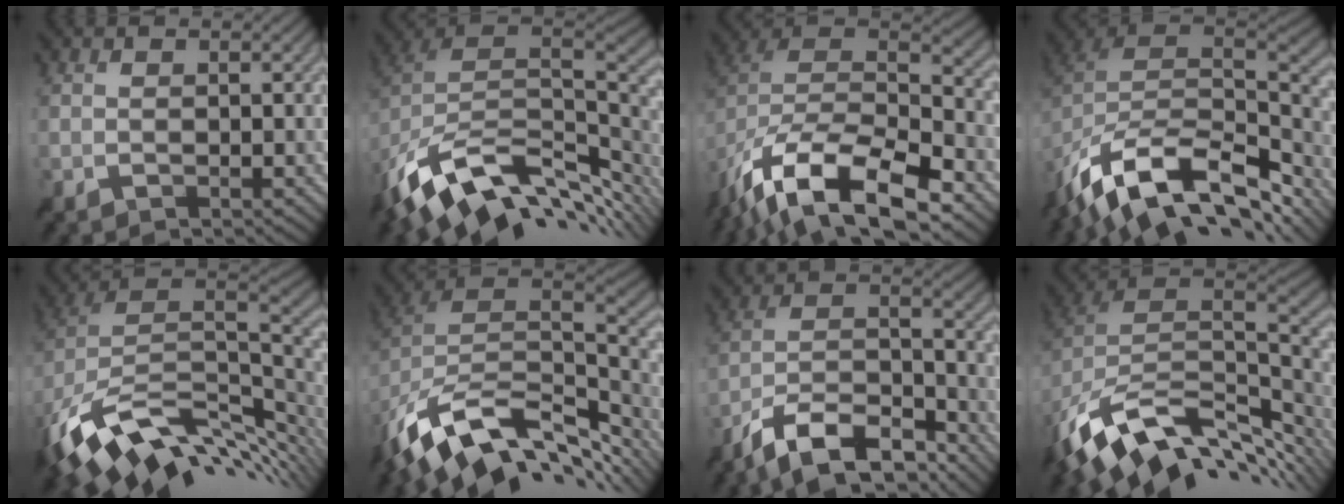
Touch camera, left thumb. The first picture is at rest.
{"total": 14.8, "force": [-4.5, 9.4, 10.6], "torque": [-0.233, -0.035, -0.061]}
{"total": 16.5, "force": [-9.6, 8.0, 10.7], "torque": [-0.257, -0.036, -0.155]}
{"total": 15.8, "force": [-8.8, 9.2, 9.3], "torque": [-0.225, -0.039, -0.136]}
{"total": 15.1, "force": [-3.7, 9.1, 11.5], "torque": [-0.248, -0.022, -0.051]}
{"total": 15.0, "force": [-6.1, 9.4, 10.0], "torque": [-0.230, -0.040, -0.088]}
{"total": 13.9, "force": [-11.0, 4.4, 7.4], "torque": [-0.163, -0.002, -0.195]}
{"total": 14.6, "force": [-4.5, 9.3, 10.3], "torque": [-0.228, -0.035, -0.061]}